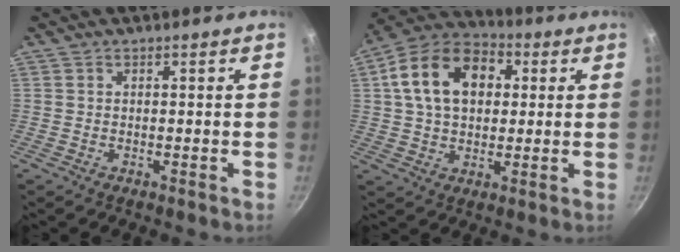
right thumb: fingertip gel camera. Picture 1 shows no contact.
{"total": 16.5, "force": [3.8, 11.4, 11.3], "torque": [-0.172, 0.023, 0.048]}